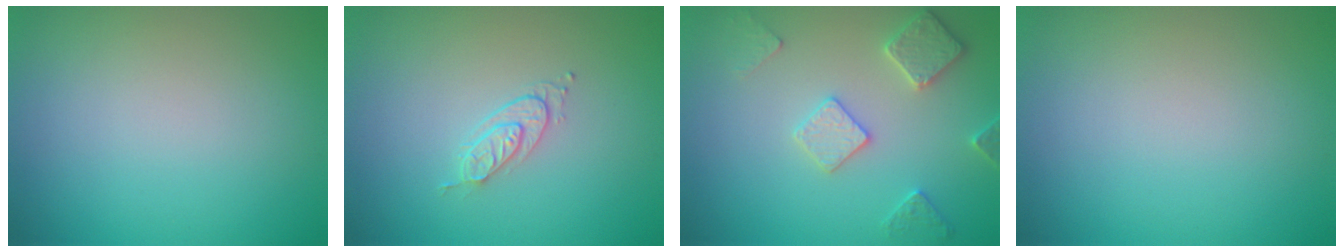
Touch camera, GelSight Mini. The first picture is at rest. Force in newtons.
{"total": 1.7, "press": 1.1, "slide": 1.3}
{"total": 2.9, "press": 2.8, "slide": 0.5}
{"total": 0.0}